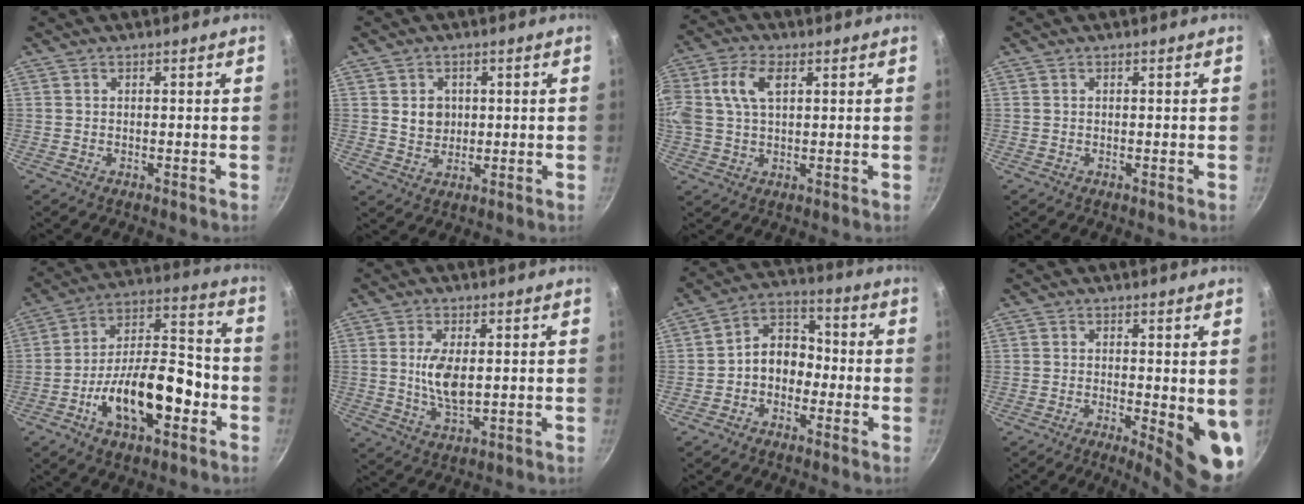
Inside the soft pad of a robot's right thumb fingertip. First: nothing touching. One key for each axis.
{"total": 4.7, "fx": 0.8, "fy": 4.0, "fz": 2.3, "tx": -0.018, "ty": -0.002, "tz": 0.015}
{"total": 11.2, "fx": 3.0, "fy": 6.7, "fz": 8.5, "tx": -0.173, "ty": 0.022, "tz": 0.050}
{"total": 0.0}
{"total": 18.9, "fx": -6.7, "fy": 9.2, "fz": 15.1, "tx": -0.218, "ty": 0.058, "tz": -0.115}
{"total": 7.3, "fx": 0.7, "fy": 3.4, "fz": 6.4, "tx": -0.123, "ty": -0.010, "tz": 0.018}
{"total": 8.4, "fx": -1.8, "fy": 6.5, "fz": 5.1, "tx": -0.039, "ty": 0.043, "tz": -0.047}
{"total": 9.2, "fx": -1.1, "fy": 2.8, "fz": 8.7, "tx": -0.099, "ty": -0.014, "tz": -0.008}